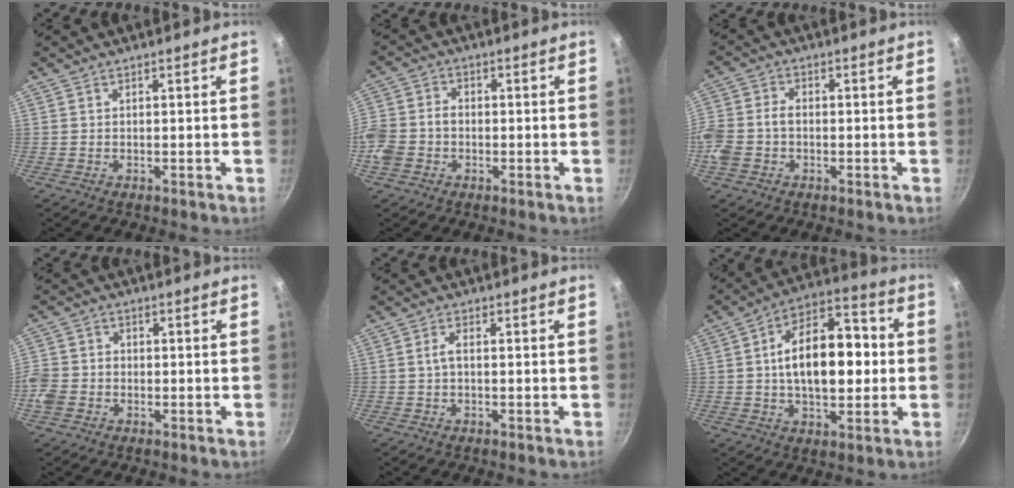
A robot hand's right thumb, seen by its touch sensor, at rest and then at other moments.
{"total": 7.9, "force": [-1.9, 6.2, 4.5], "torque": [-0.096, 0.021, -0.040]}
{"total": 8.1, "force": [-1.7, 6.1, 5.1], "torque": [-0.114, 0.022, -0.037]}
{"total": 6.1, "force": [-1.8, 5.0, 3.0], "torque": [-0.063, 0.016, -0.037]}
{"total": 1.9, "force": [-0.1, 0.9, 1.7], "torque": [-0.033, 0.005, -0.003]}
{"total": 17.8, "force": [0.7, 9.7, 14.9], "torque": [-0.213, 0.028, 0.004]}